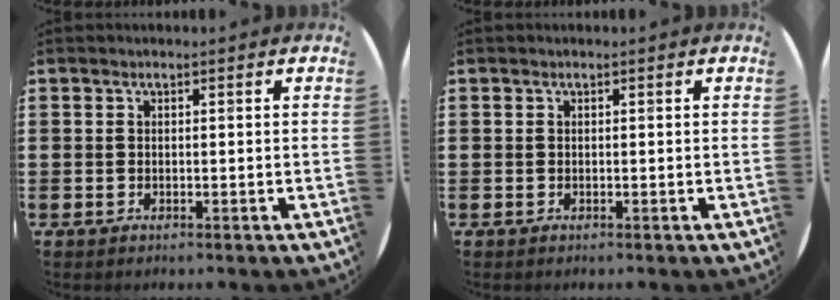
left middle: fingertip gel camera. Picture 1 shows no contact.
{"total": 0.0}